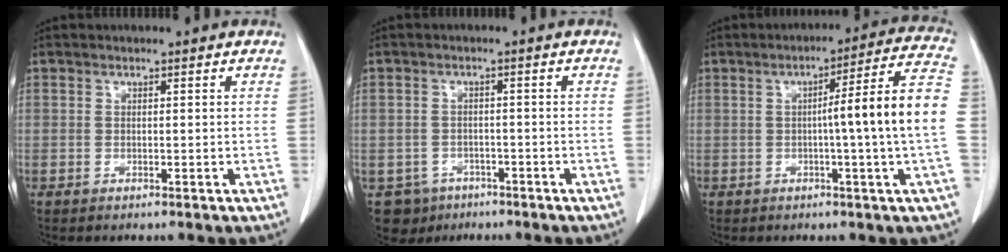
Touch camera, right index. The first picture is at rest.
{"total": 5.1, "force": [-3.0, 4.2, 0.1], "torque": [0.001, 0.008, -0.039]}
{"total": 12.6, "force": [-0.9, -1.7, 12.4], "torque": [-0.169, 0.011, -0.019]}